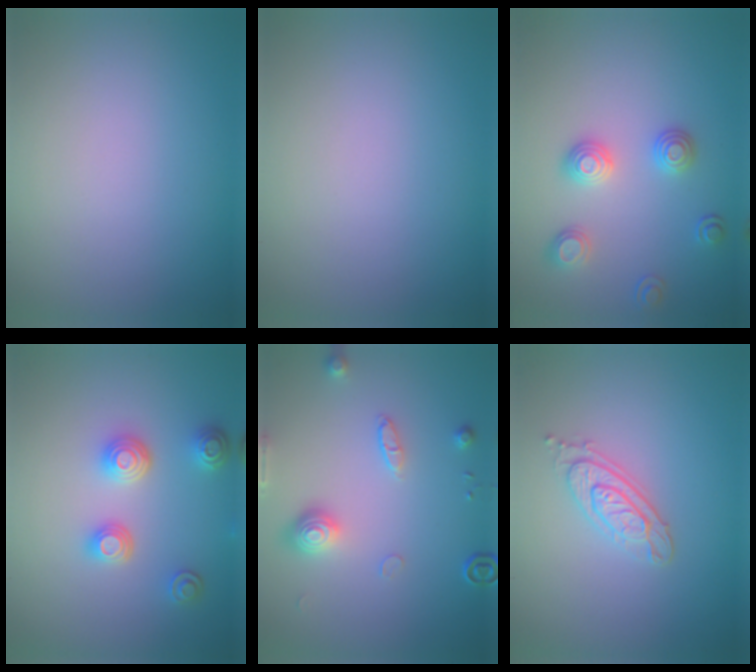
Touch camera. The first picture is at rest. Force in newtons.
{"total": 0.0}
{"total": 2.7, "press": 2.6, "slide": 0.9}
{"total": 3.4, "press": 3.0, "slide": 1.4}
{"total": 3.0, "press": 2.8, "slide": 1.1}
{"total": 2.9, "press": 2.6, "slide": 1.4}